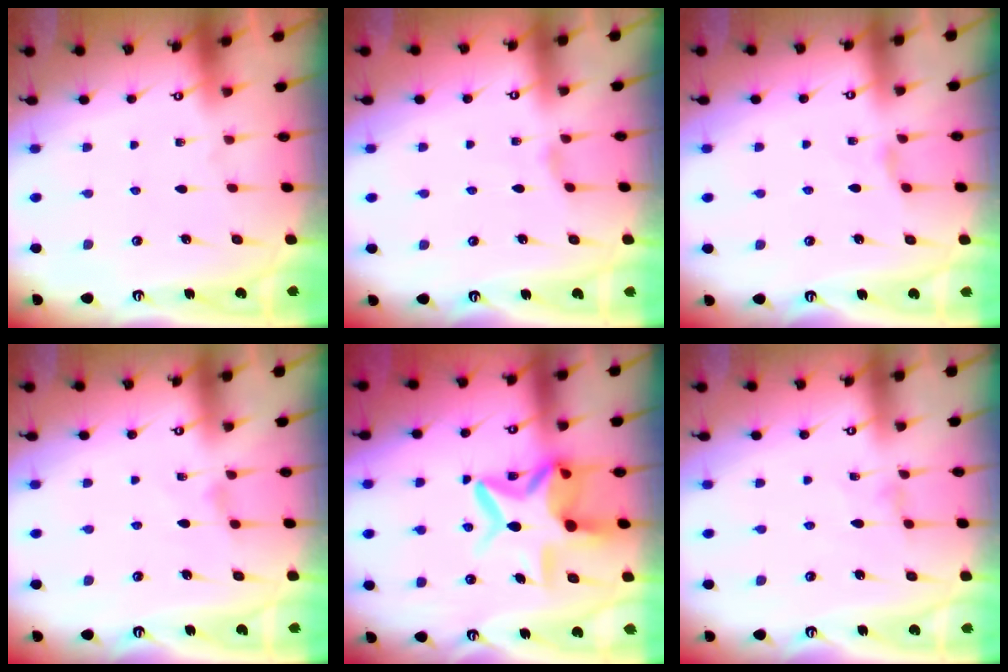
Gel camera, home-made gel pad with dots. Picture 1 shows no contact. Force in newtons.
{"total": 0.8, "press": 0.7, "slide": 0.3}
{"total": 2.6, "press": 2.6, "slide": 0.6}
{"total": 2.1, "press": 2.1, "slide": 0.4}
{"total": 14.0, "press": 14.0, "slide": 1.2}
{"total": 0.9, "press": 0.9, "slide": 0.2}